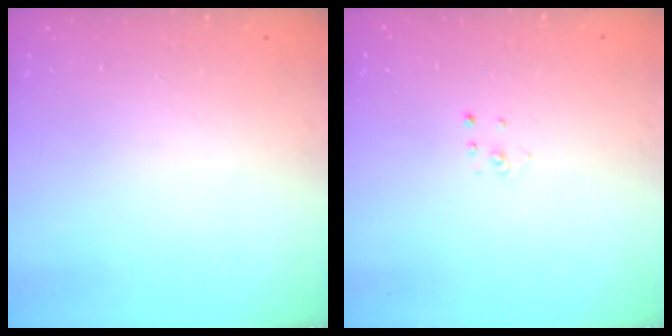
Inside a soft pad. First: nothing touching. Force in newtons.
{"total": 1.5, "press": 1.5, "slide": 0.1}